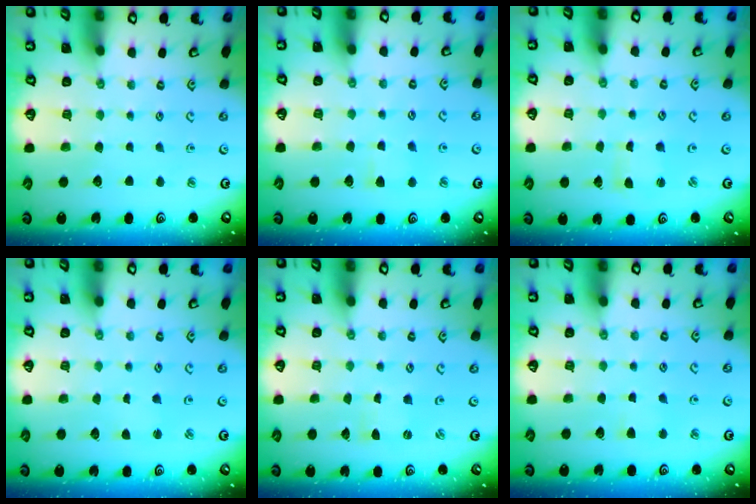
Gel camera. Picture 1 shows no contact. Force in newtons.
{"total": 4.8, "press": 4.7, "slide": 1.0}
{"total": 1.1, "press": 1.0, "slide": 0.2}
{"total": 1.3, "press": 1.3, "slide": 0.2}
{"total": 0.0}
{"total": 2.7, "press": 2.7, "slide": 0.4}